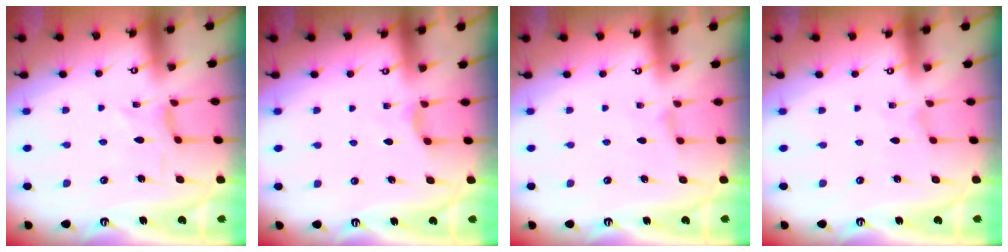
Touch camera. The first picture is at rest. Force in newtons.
{"total": 3.0, "press": 3.0, "slide": 0.5}
{"total": 1.1, "press": 1.1, "slide": 0.3}
{"total": 0.0}